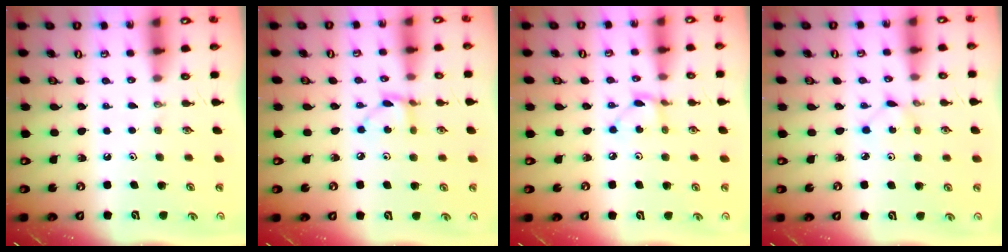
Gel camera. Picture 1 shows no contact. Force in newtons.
{"total": 4.0, "press": 4.0, "slide": 0.2}
{"total": 2.9, "press": 2.9, "slide": 0.1}
{"total": 1.1, "press": 1.1, "slide": 0.1}